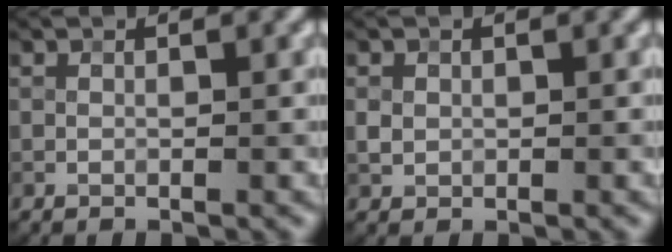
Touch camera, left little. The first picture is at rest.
{"total": 1.0, "force": [0.1, 0.9, 0.3], "torque": [-0.003, -0.002, 0.002]}